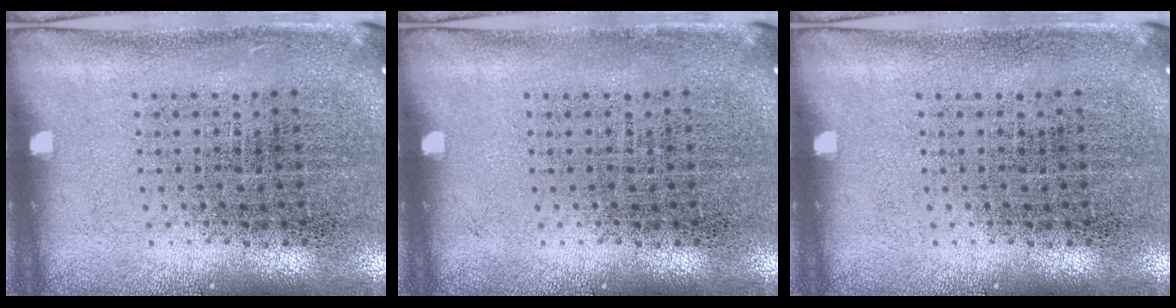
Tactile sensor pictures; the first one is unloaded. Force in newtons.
{"total": 0.0}
{"total": 0.0}